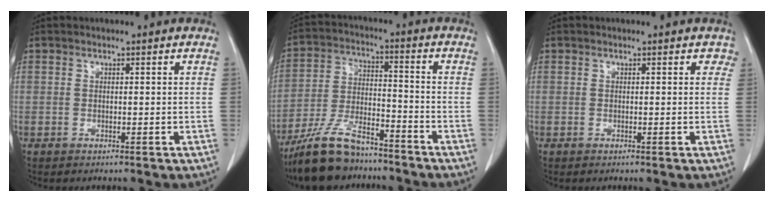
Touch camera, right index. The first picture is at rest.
{"total": 12.1, "force": [-10.1, 3.3, 5.9], "torque": [-0.124, -0.009, -0.188]}
{"total": 0.9, "force": [0.4, 0.8, 0.3], "torque": [0.014, 0.003, -0.005]}